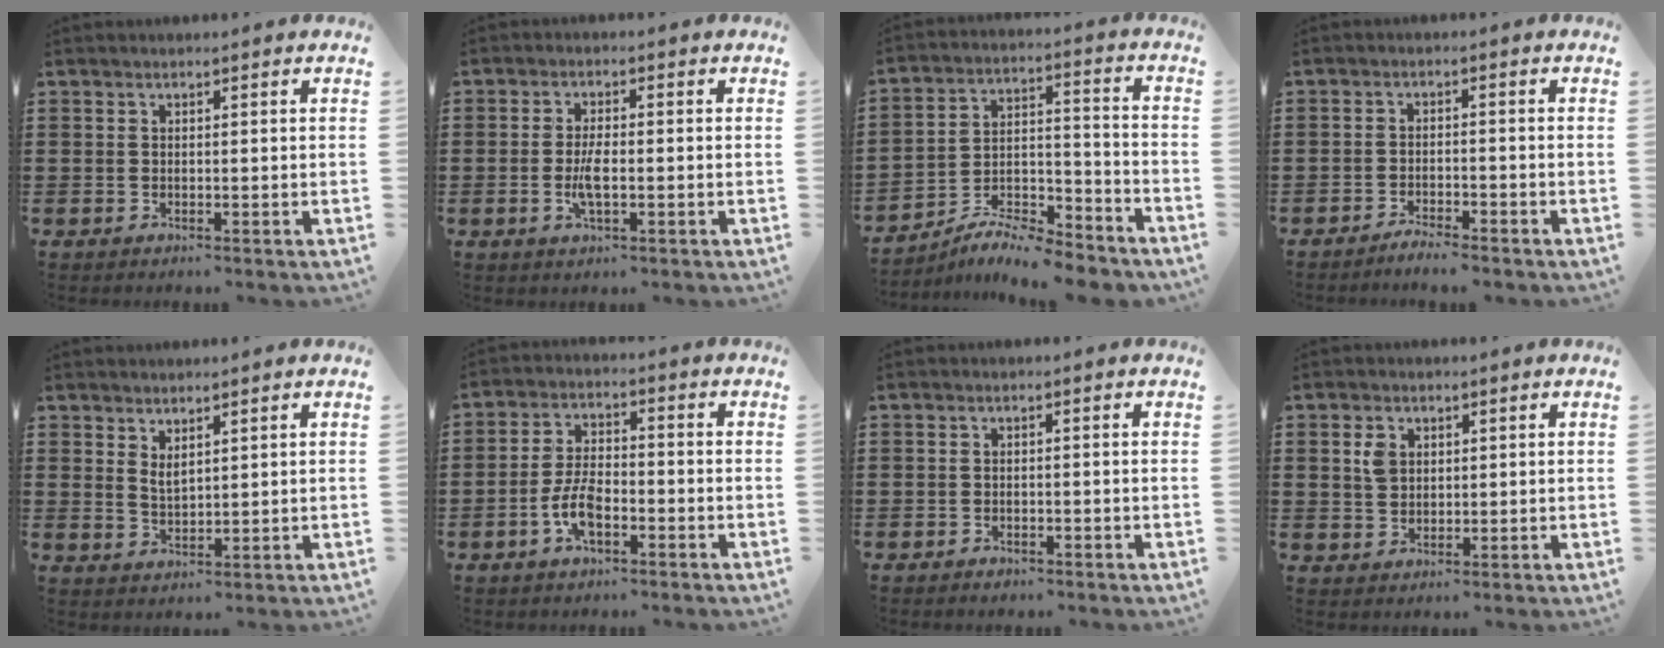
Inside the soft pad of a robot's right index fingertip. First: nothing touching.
{"total": 3.9, "force": [-0.8, 1.3, 3.6], "torque": [-0.076, -0.001, -0.019]}
{"total": 8.5, "force": [-8.0, 1.2, 2.6], "torque": [-0.034, 0.020, -0.152]}
{"total": 2.3, "force": [-2.3, -0.1, 0.3], "torque": [-0.010, 0.002, -0.045]}
{"total": 2.2, "force": [1.6, 0.8, 1.2], "torque": [-0.025, 0.003, 0.030]}
{"total": 6.1, "force": [-2.5, 2.7, 4.8], "torque": [-0.112, 0.002, -0.054]}
{"total": 1.0, "force": [-1.0, 0.2, 0.1], "torque": [-0.005, -0.002, -0.021]}
{"total": 2.9, "force": [1.0, 2.2, 1.7], "torque": [-0.042, 0.008, 0.018]}